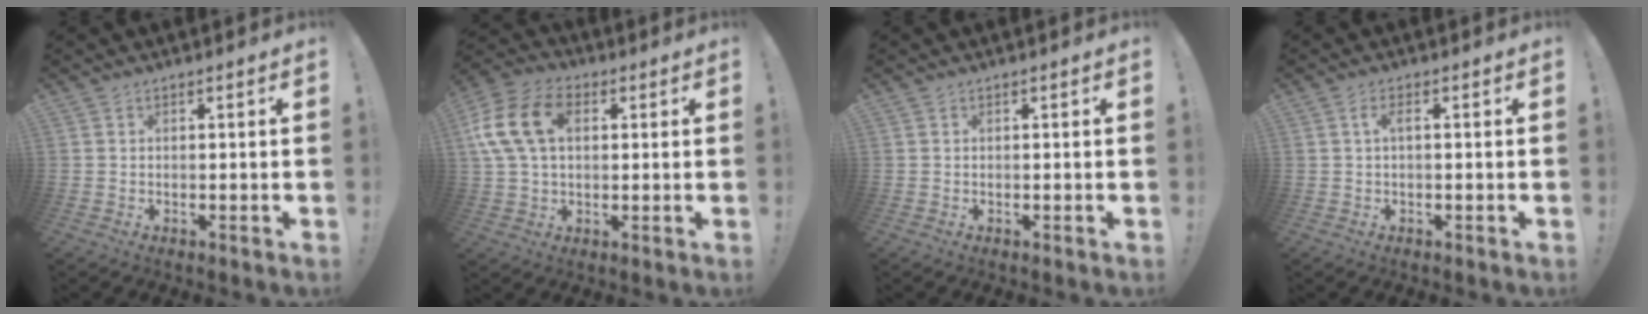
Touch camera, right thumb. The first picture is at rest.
{"total": 15.9, "force": [3.4, 10.9, 11.1], "torque": [-0.224, 0.010, 0.063]}
{"total": 0.0}
{"total": 2.5, "force": [0.3, 0.6, 2.4], "torque": [-0.048, 0.008, 0.002]}